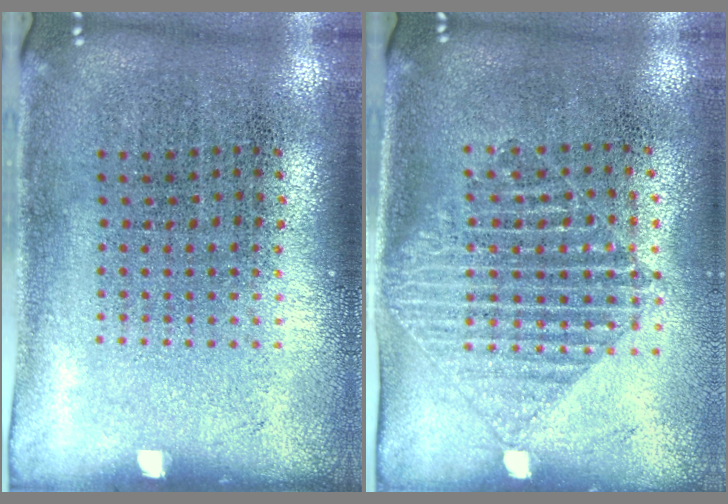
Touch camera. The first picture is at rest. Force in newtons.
{"total": 1.4, "press": 1.3, "slide": 0.7}